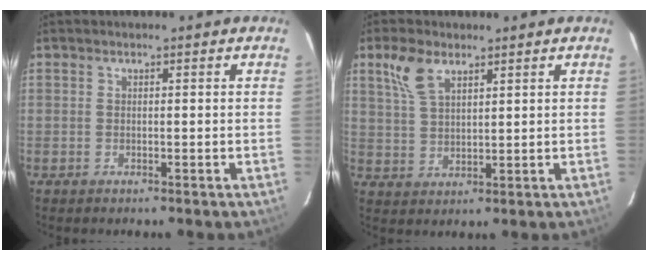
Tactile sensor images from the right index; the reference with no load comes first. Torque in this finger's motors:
{"motor_torque": [0.31, 0.19, 0.30, 0.09]}